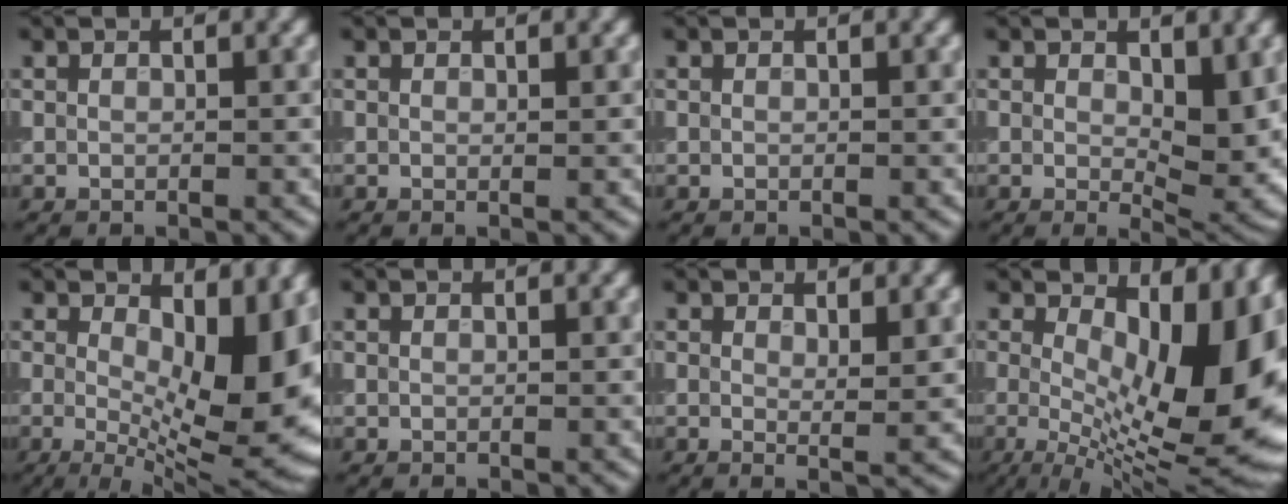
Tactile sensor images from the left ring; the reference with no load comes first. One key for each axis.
{"total": 0.0}
{"total": 0.0}
{"total": 5.6, "fx": 0.9, "fy": 2.6, "fz": 4.9, "tx": -0.071, "ty": -0.014, "tz": 0.020}
{"total": 12.2, "fx": 0.5, "fy": 4.6, "fz": 11.3, "tx": -0.144, "ty": -0.006, "tz": 0.003}
{"total": 0.0}
{"total": 1.8, "fx": 0.7, "fy": 0.3, "fz": 1.6, "tx": -0.021, "ty": -0.007, "tz": 0.011}
{"total": 15.1, "fx": 1.2, "fy": 6.6, "fz": 13.5, "tx": -0.167, "ty": 0.000, "tz": 0.019}